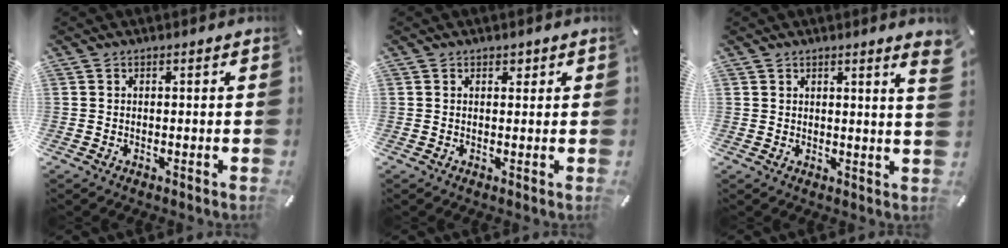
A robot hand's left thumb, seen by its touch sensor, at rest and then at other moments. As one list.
[{"total": 1.3, "force": [0.6, 1.1, 0.4], "torque": [-0.002, 0.001, 0.008]}, {"total": 3.1, "force": [2.1, 0.2, 2.3], "torque": [-0.032, -0.008, 0.033]}]